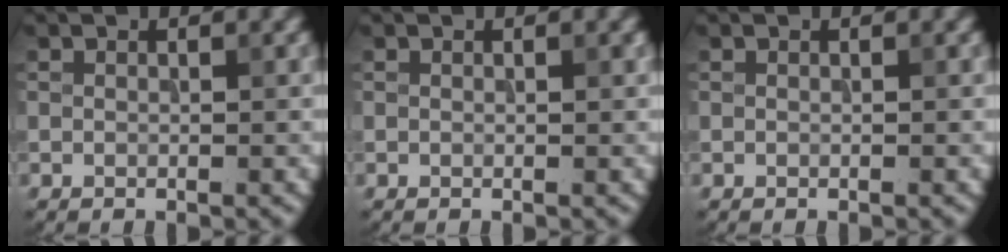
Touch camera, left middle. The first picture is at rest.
{"total": 0.0}
{"total": 0.0}